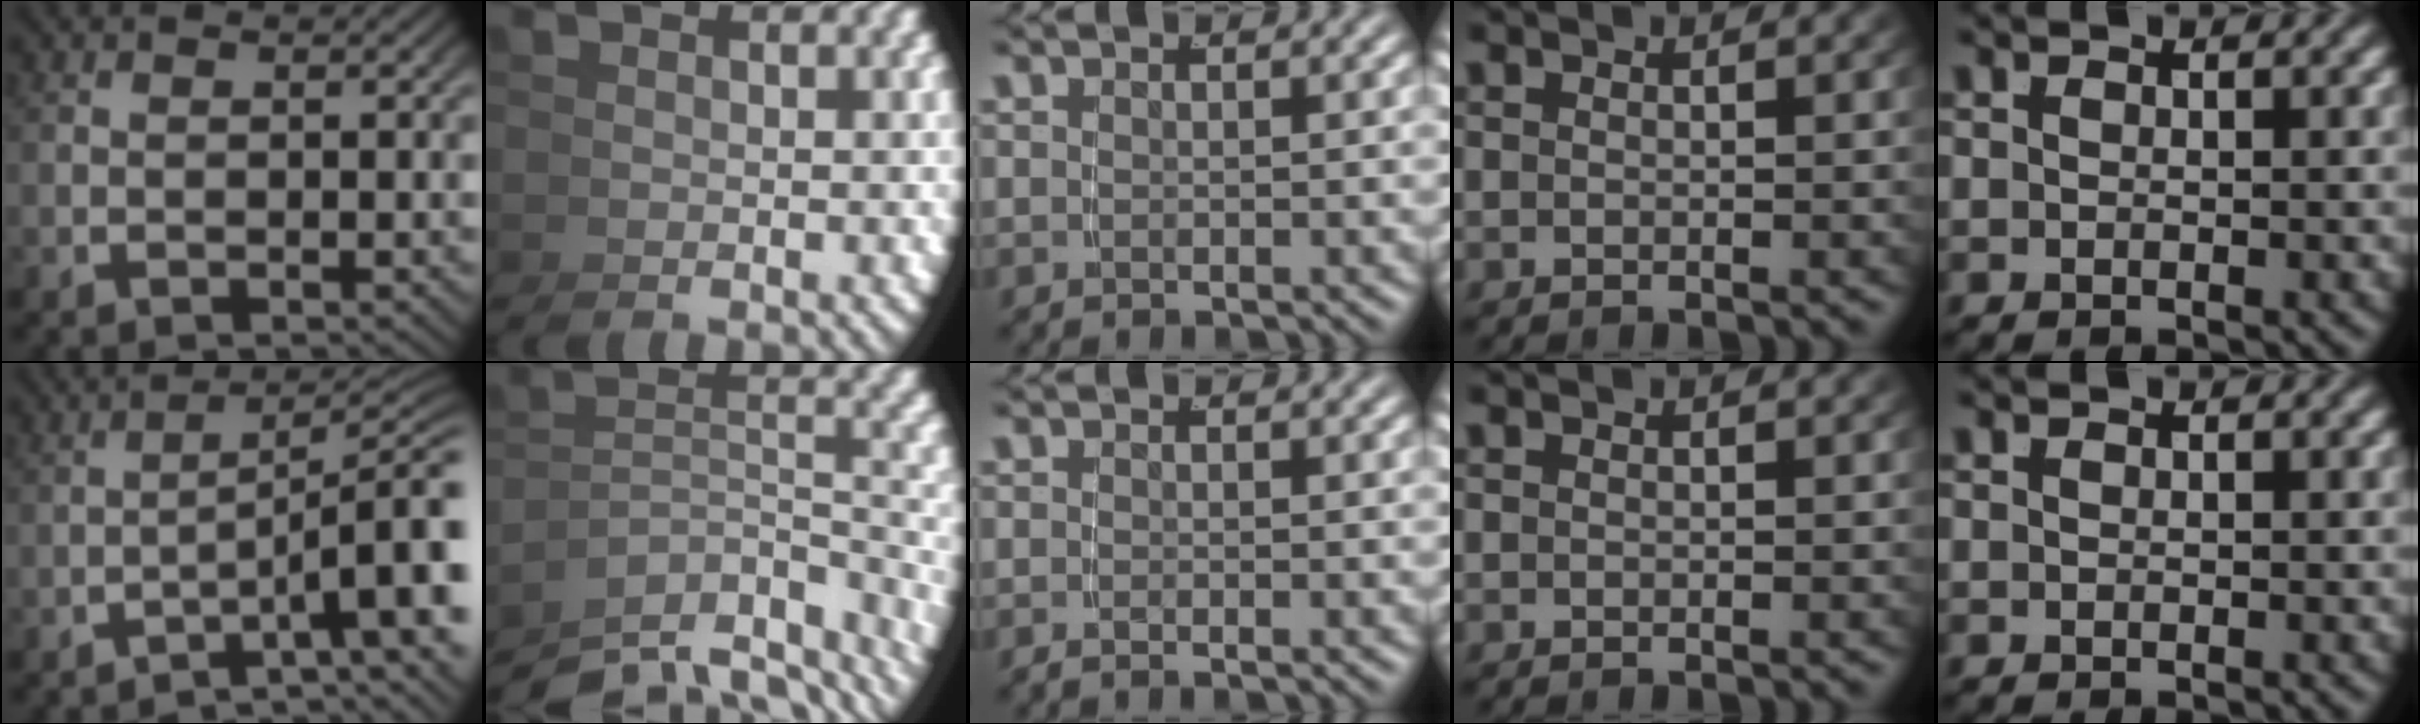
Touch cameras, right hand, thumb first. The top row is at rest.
{"thumb": {"total": 6.6, "force": [-2.1, 3.0, 5.5], "torque": [-0.085, -0.019, -0.028]}, "index": {"total": 8.8, "force": [-6.0, 3.9, 5.3], "torque": [-0.082, -0.034, -0.076]}, "middle": {"total": 0.7, "force": [-0.7, -0.2, 0.2], "torque": [-0.003, -0.005, -0.010]}}